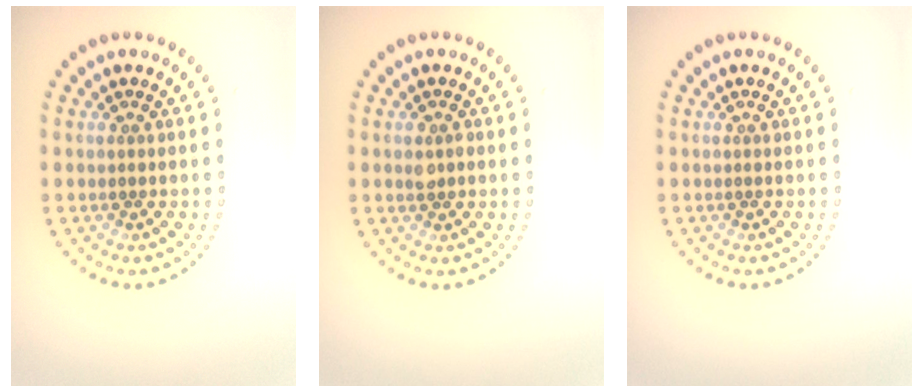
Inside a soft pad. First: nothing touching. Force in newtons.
{"total": 1.2, "press": 1.2, "slide": 0.1}
{"total": 0.0}